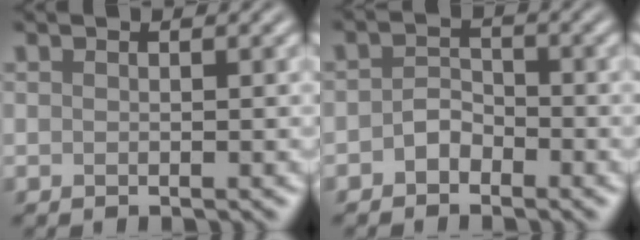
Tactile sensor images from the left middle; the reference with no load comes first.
{"total": 1.9, "force": [-1.1, 1.2, 0.8], "torque": [-0.016, 0.008, -0.023]}